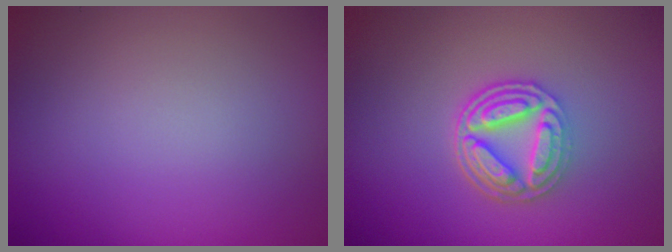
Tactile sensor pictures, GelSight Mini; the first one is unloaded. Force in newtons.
{"total": 4.8, "press": 3.8, "slide": 3.0}